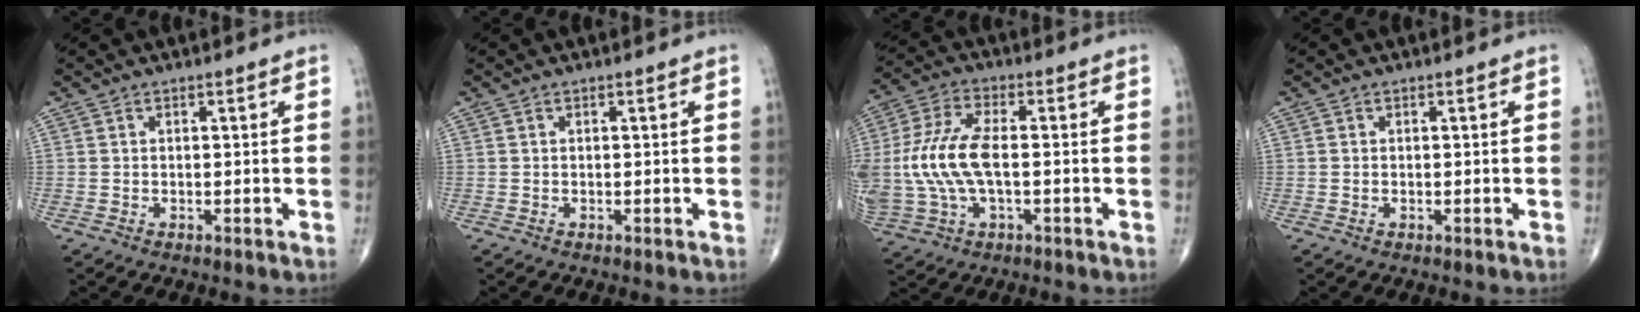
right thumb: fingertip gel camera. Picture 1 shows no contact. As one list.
[{"total": 0.0}, {"total": 14.4, "force": [-0.6, 7.0, 12.5], "torque": [-0.294, 0.018, -0.008]}, {"total": 0.0}]